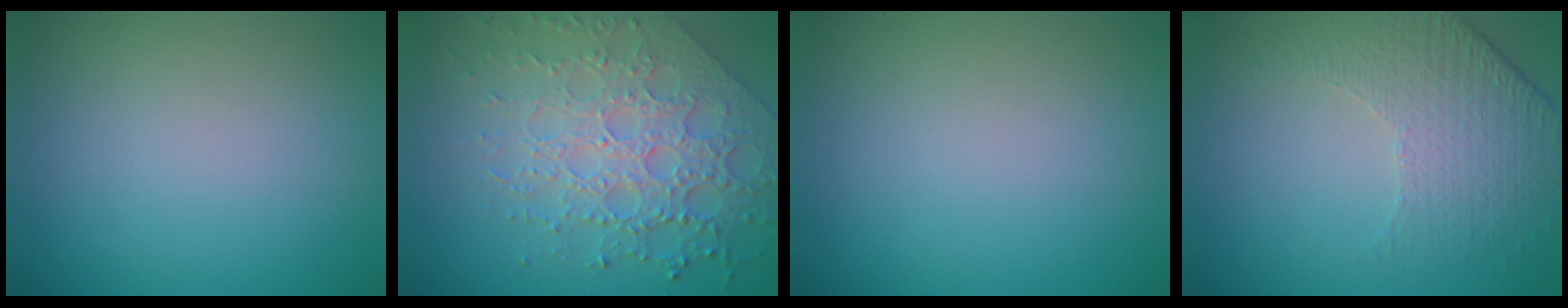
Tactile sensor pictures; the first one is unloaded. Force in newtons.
{"total": 7.4, "press": 5.4, "slide": 5.1}
{"total": 0.0}
{"total": 4.7, "press": 3.2, "slide": 3.4}